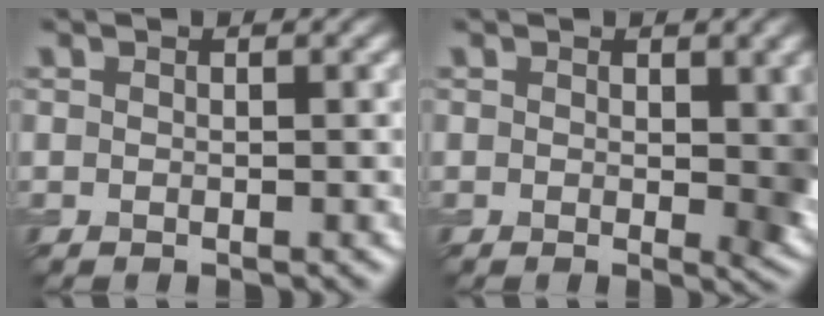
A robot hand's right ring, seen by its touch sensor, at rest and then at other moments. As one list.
[{"total": 3.9, "force": [0.3, 1.3, 3.6], "torque": [-0.040, -0.003, 0.007]}]